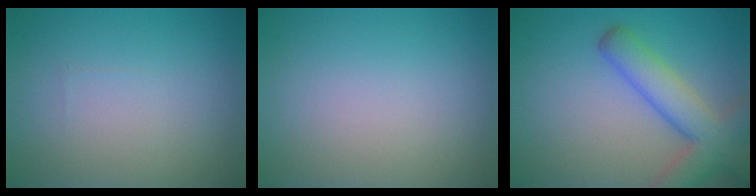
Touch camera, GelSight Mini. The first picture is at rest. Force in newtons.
{"total": 0.0}
{"total": 6.2, "press": 6.1, "slide": 0.4}